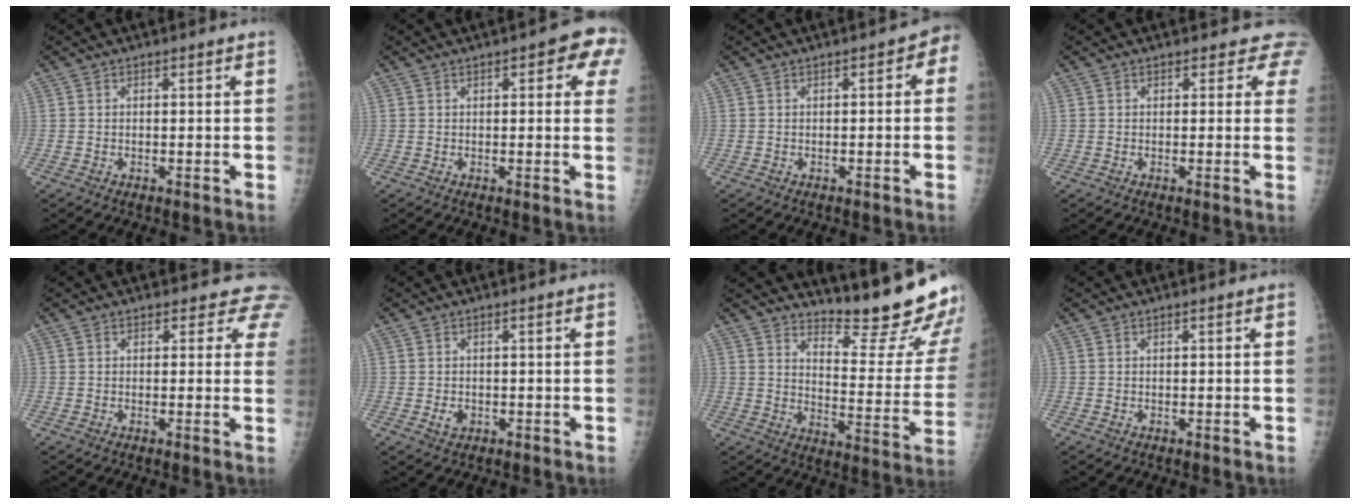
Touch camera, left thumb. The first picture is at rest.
{"total": 6.9, "force": [2.6, 2.5, 5.9], "torque": [-0.042, 0.000, 0.020]}
{"total": 2.8, "force": [-0.1, 1.6, 2.3], "torque": [-0.006, 0.012, -0.011]}
{"total": 3.3, "force": [2.8, 1.8, 0.0], "torque": [0.033, -0.014, 0.007]}
{"total": 4.4, "force": [3.8, 2.2, 0.2], "torque": [0.036, -0.017, 0.017]}
{"total": 1.6, "force": [-0.5, 1.2, 0.8], "torque": [-0.002, 0.003, -0.007]}
{"total": 19.1, "force": [16.9, 2.5, 8.5], "torque": [-0.087, -0.173, 0.226]}
{"total": 0.0}